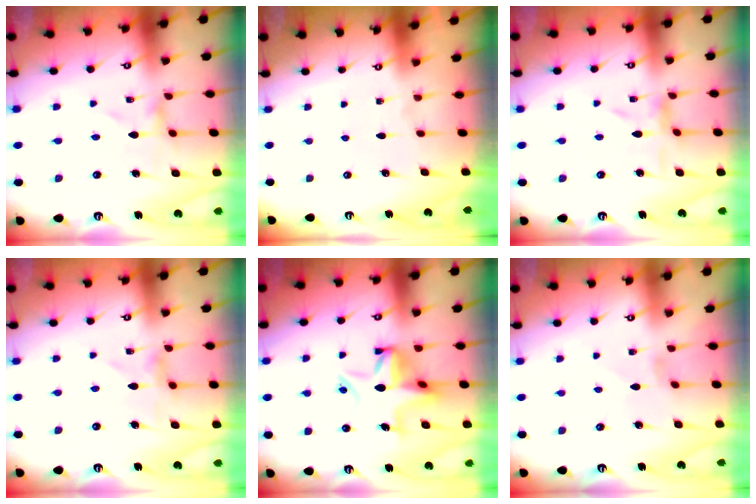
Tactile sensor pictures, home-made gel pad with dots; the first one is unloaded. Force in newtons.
{"total": 0.0}
{"total": 1.6, "press": 1.6, "slide": 0.2}
{"total": 1.8, "press": 1.8, "slide": 0.2}
{"total": 8.8, "press": 8.6, "slide": 1.9}
{"total": 0.7, "press": 0.6, "slide": 0.4}